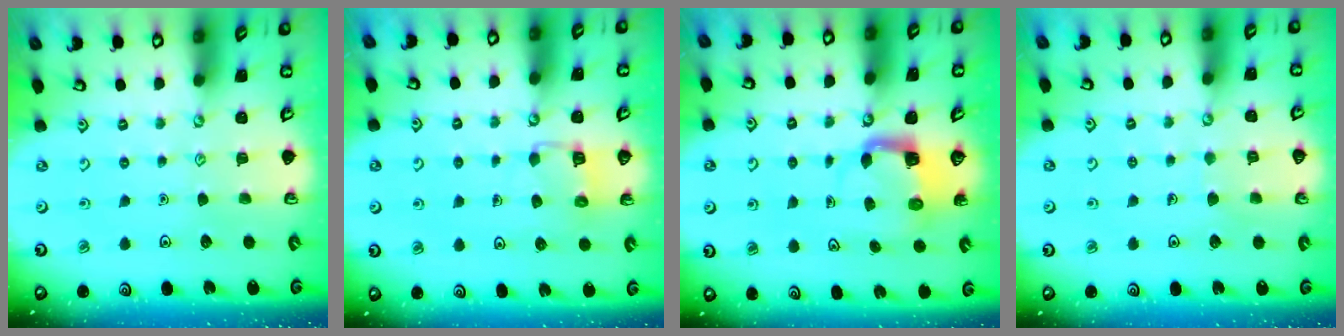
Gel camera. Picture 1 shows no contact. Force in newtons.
{"total": 5.5, "press": 5.5, "slide": 0.6}
{"total": 4.0, "press": 3.9, "slide": 0.4}
{"total": 4.0, "press": 4.0, "slide": 0.3}